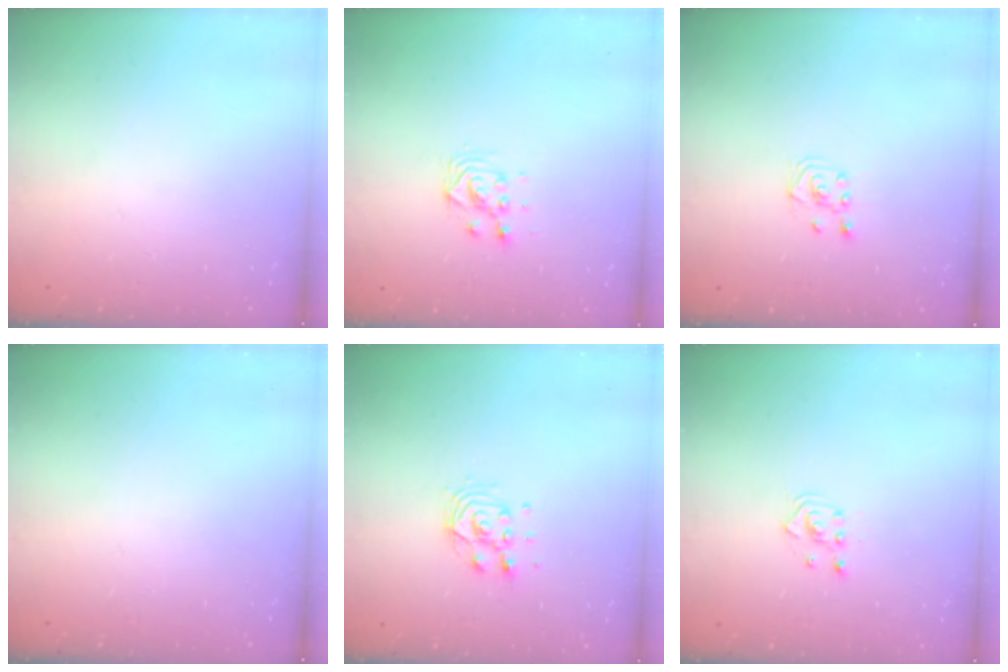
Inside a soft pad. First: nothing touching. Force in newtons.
{"total": 4.8, "press": 4.8, "slide": 0.3}
{"total": 2.3, "press": 2.2, "slide": 0.6}
{"total": 0.0}
{"total": 7.4, "press": 7.4, "slide": 0.8}
{"total": 2.5, "press": 2.5, "slide": 0.3}